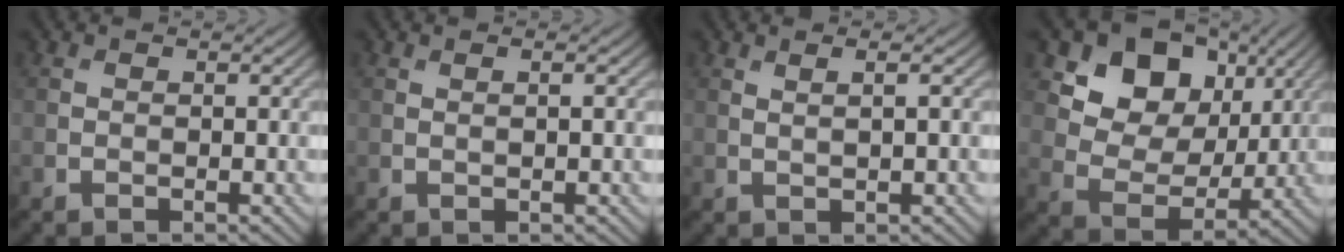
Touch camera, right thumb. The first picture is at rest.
{"total": 0.8, "force": [0.2, 0.0, 0.7], "torque": [-0.015, 0.003, 0.003]}
{"total": 1.8, "force": [0.8, 0.3, 1.6], "torque": [-0.021, 0.000, 0.007]}
{"total": 11.9, "force": [5.6, 8.5, 6.0], "torque": [-0.115, 0.002, 0.092]}